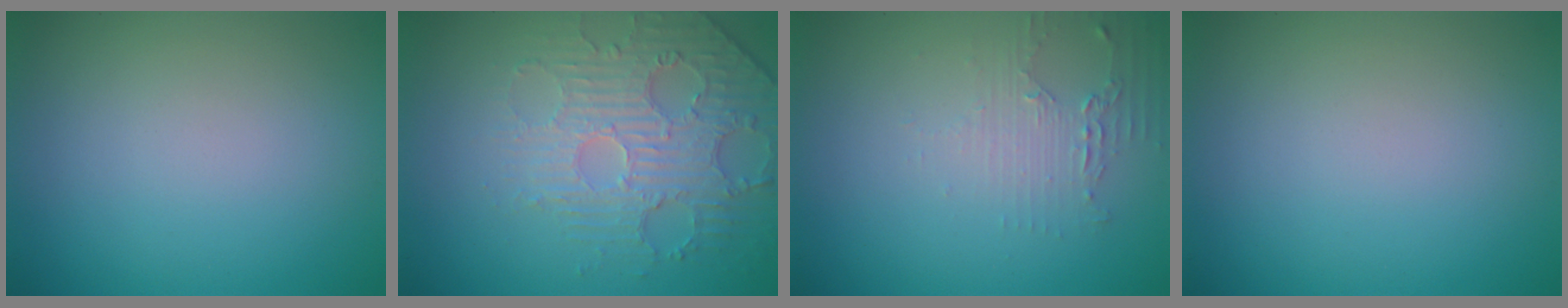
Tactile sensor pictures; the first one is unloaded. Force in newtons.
{"total": 4.6, "press": 3.7, "slide": 2.7}
{"total": 1.7, "press": 1.7, "slide": 0.3}
{"total": 0.0}